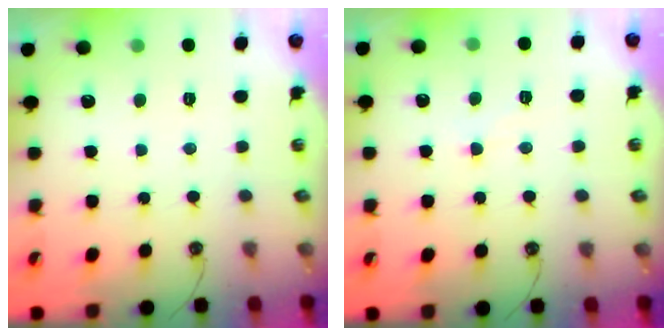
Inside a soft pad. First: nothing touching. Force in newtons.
{"total": 0.6, "press": 0.5, "slide": 0.4}